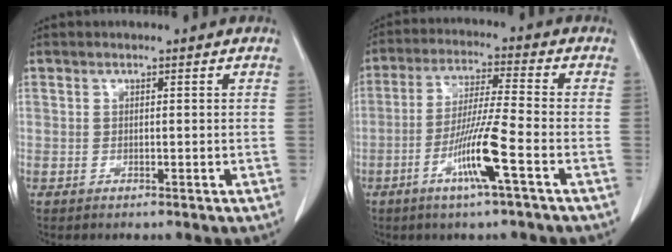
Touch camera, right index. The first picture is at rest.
{"total": 9.7, "force": [-4.0, -0.7, 8.8], "torque": [-0.171, -0.011, -0.080]}